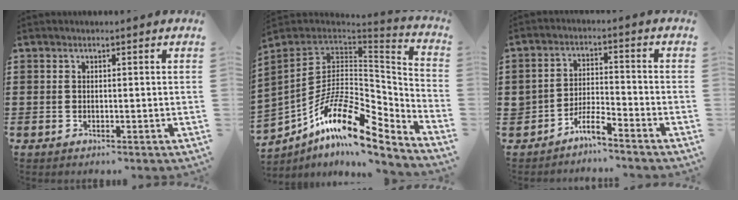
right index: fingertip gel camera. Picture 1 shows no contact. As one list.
[{"total": 15.0, "force": [-7.8, 6.7, 11.0], "torque": [-0.211, -0.001, -0.147]}, {"total": 3.9, "force": [-3.6, 0.5, 1.4], "torque": [-0.038, 0.004, -0.074]}]